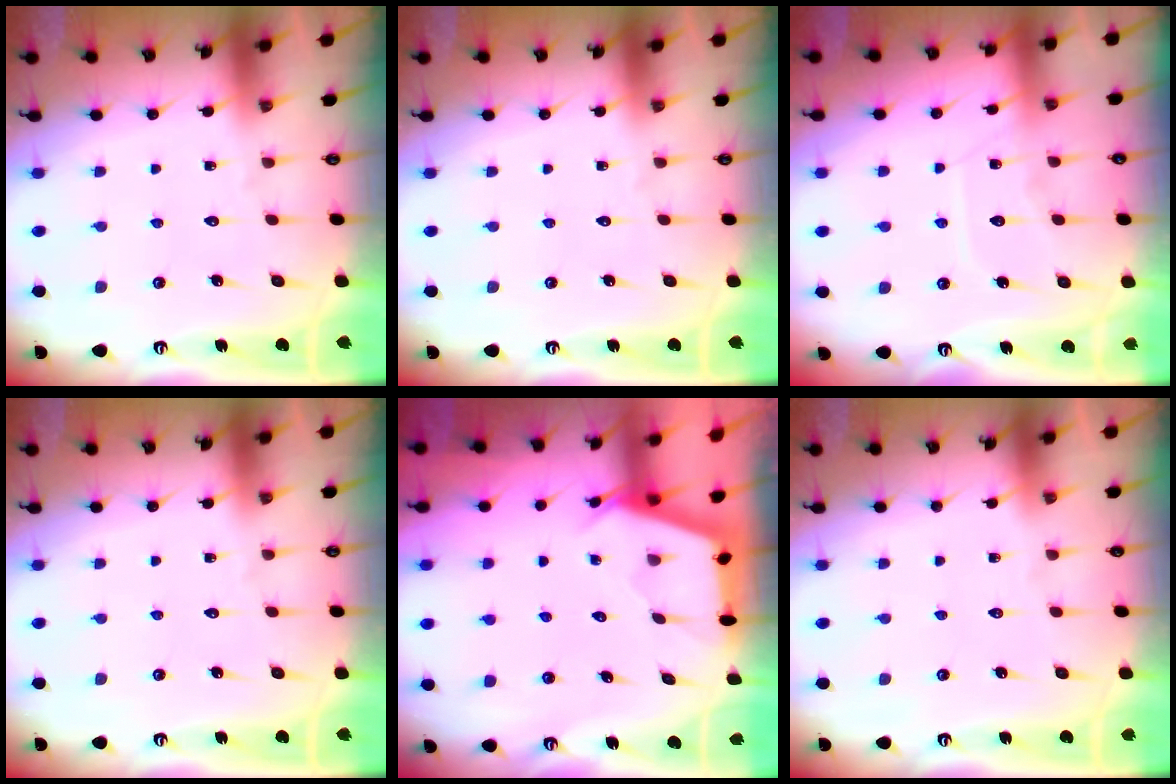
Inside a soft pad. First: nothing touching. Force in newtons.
{"total": 0.0}
{"total": 8.0, "press": 8.0, "slide": 0.9}
{"total": 0.0}
{"total": 2.6, "press": 2.6, "slide": 0.3}
{"total": 0.0}